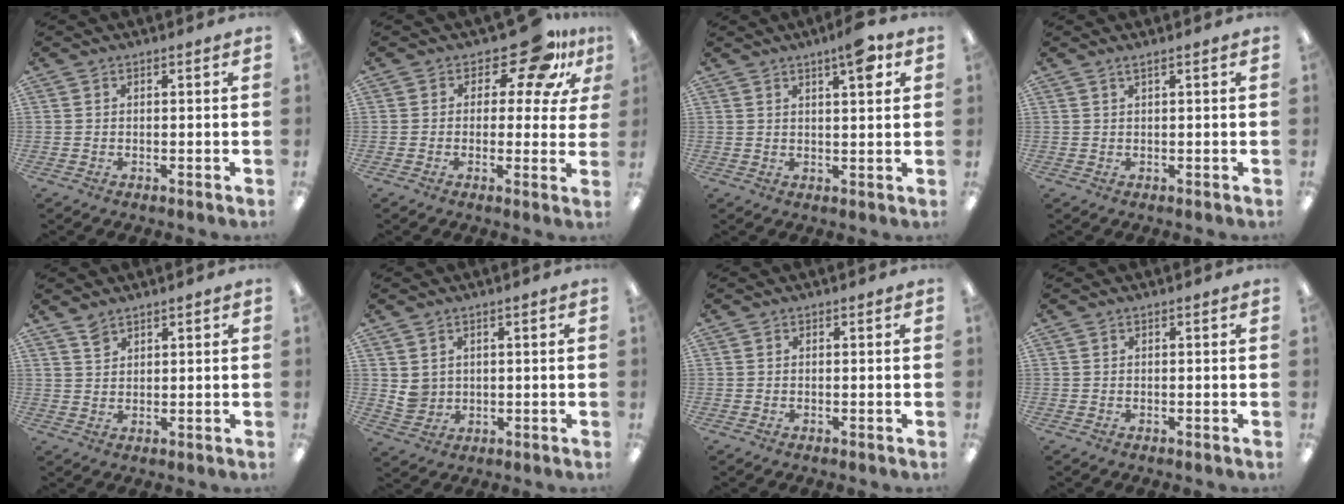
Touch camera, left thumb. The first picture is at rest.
{"total": 13.1, "force": [8.6, 5.8, 8.1], "torque": [-0.113, -0.063, 0.144]}
{"total": 6.9, "force": [4.0, 1.7, 5.3], "torque": [-0.072, -0.016, 0.060]}
{"total": 1.3, "force": [0.8, 0.0, 1.0], "torque": [-0.021, -0.001, 0.014]}
{"total": 3.2, "force": [2.5, 1.6, 1.1], "torque": [-0.018, -0.006, 0.047]}
{"total": 4.2, "force": [1.4, 3.9, 0.9], "torque": [-0.009, 0.000, 0.028]}
{"total": 0.0}
{"total": 0.0}